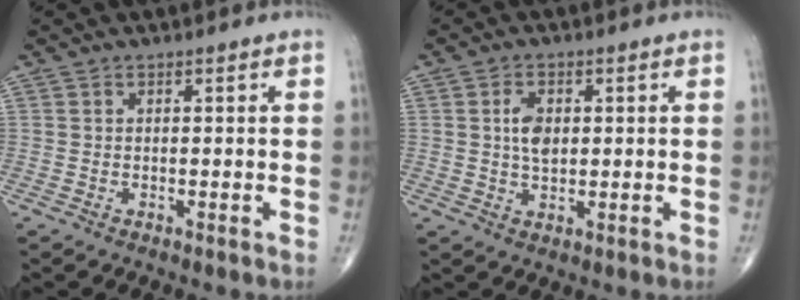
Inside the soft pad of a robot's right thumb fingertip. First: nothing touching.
{"total": 4.6, "force": [0.8, 2.7, 3.6], "torque": [-0.060, -0.004, 0.013]}